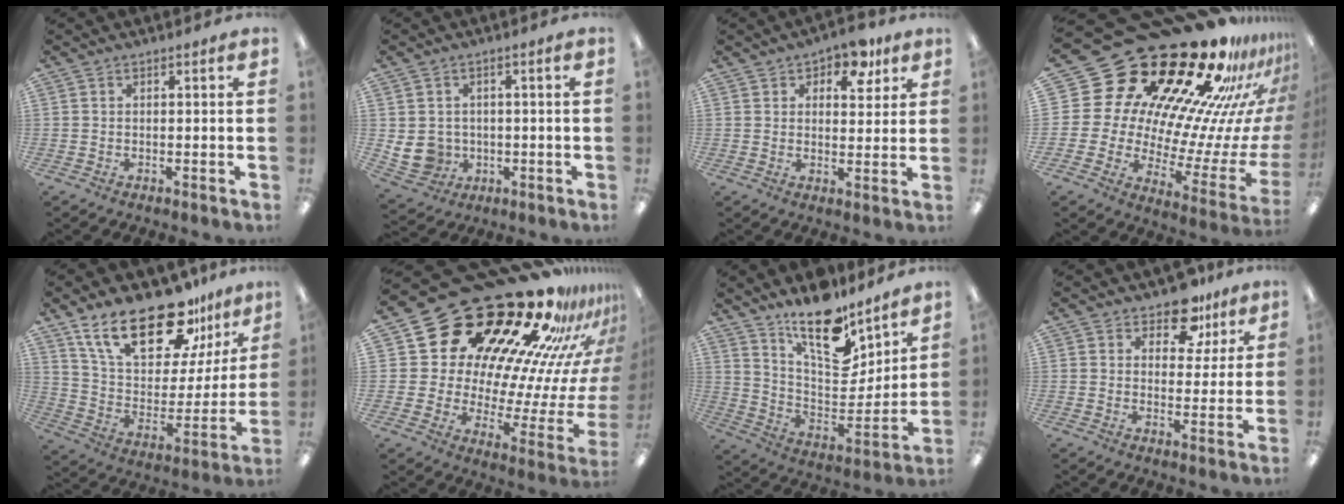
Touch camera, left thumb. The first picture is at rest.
{"total": 6.8, "force": [-0.2, 6.4, 2.2], "torque": [-0.070, 0.002, 0.001]}
{"total": 7.2, "force": [5.0, 4.1, 3.2], "torque": [-0.032, -0.021, 0.083]}
{"total": 30.3, "force": [22.1, 14.1, 15.3], "torque": [-0.184, -0.248, 0.436]}
{"total": 24.0, "force": [17.0, 10.2, 13.6], "torque": [-0.236, -0.097, 0.300]}
{"total": 25.7, "force": [20.4, 11.0, 11.1], "torque": [-0.134, -0.198, 0.382]}
{"total": 17.6, "force": [13.5, 6.8, 9.0], "torque": [-0.144, -0.104, 0.238]}
{"total": 9.7, "force": [7.0, 5.3, 4.2], "torque": [-0.062, -0.033, 0.125]}